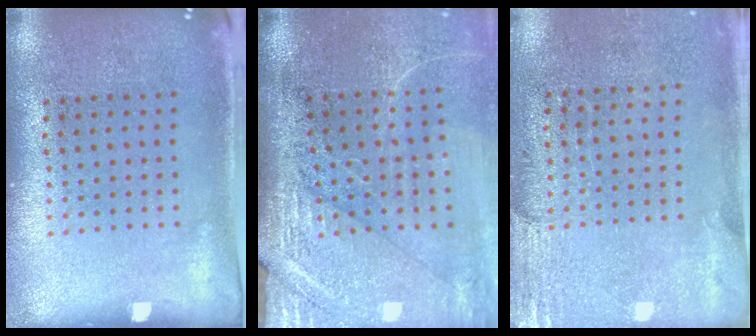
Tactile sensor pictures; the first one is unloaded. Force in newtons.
{"total": 4.1, "press": 3.7, "slide": 1.9}
{"total": 2.8, "press": 2.4, "slide": 1.4}